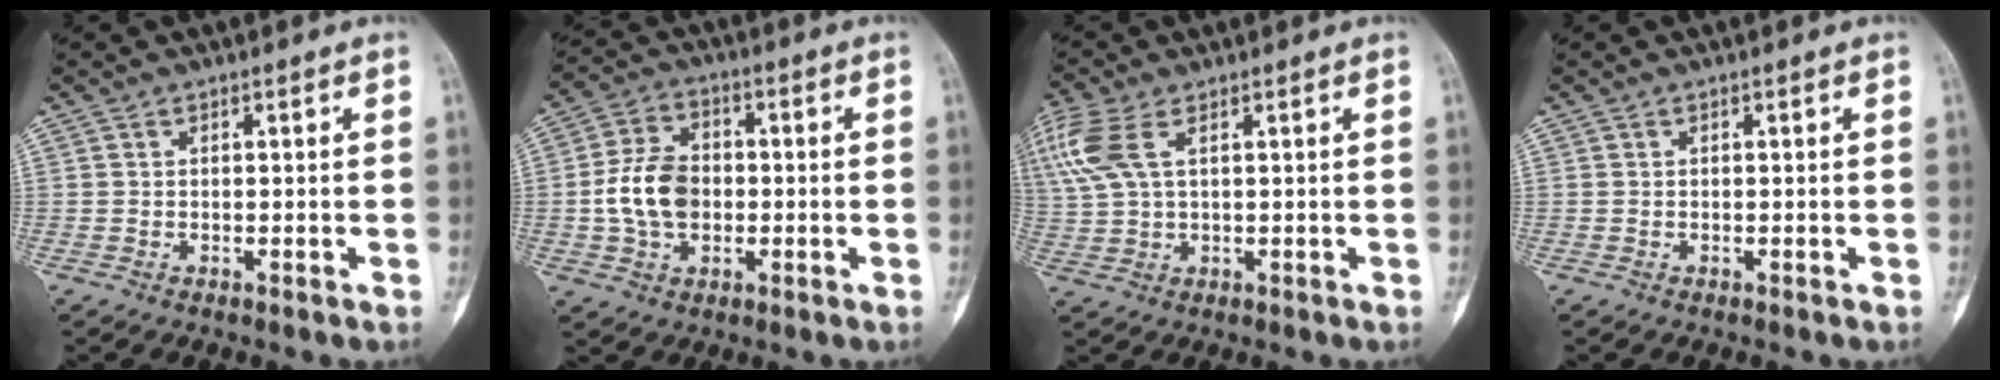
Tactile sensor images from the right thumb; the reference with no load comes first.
{"total": 10.3, "force": [-0.9, 7.4, 7.2], "torque": [-0.118, 0.017, -0.022]}
{"total": 9.1, "force": [3.6, 4.2, 7.2], "torque": [-0.198, 0.016, 0.081]}
{"total": 0.0}